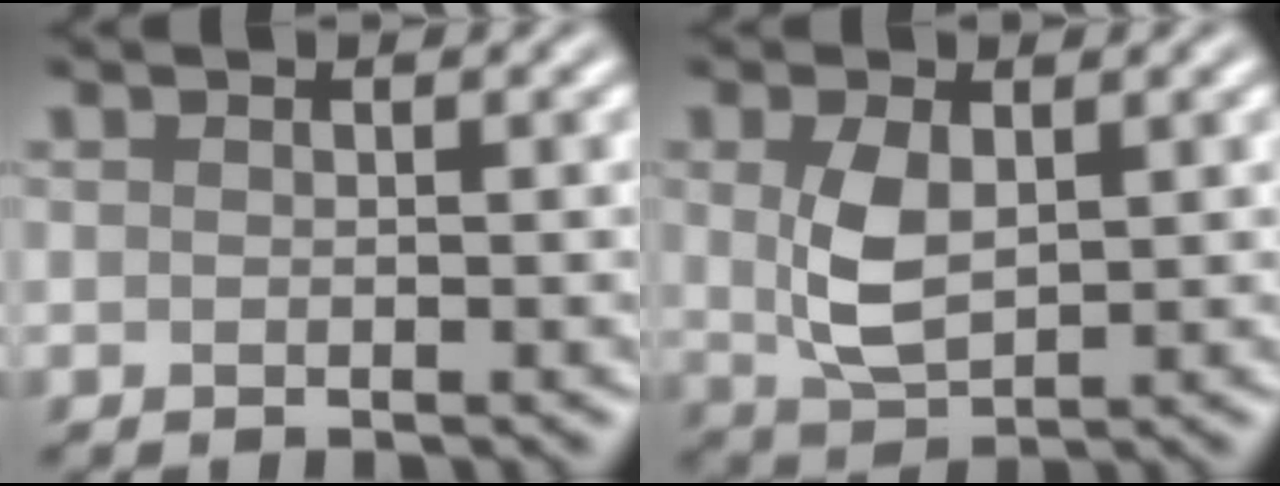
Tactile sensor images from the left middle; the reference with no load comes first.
{"total": 4.0, "force": [0.7, 2.2, 3.2], "torque": [-0.077, -0.003, 0.019]}